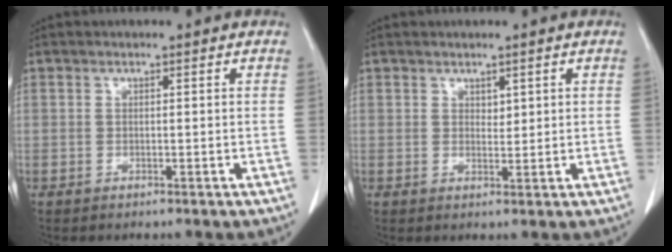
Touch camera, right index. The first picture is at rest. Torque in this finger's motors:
{"motor_torque": [-0.10, 0.22, -0.02, 0.00]}